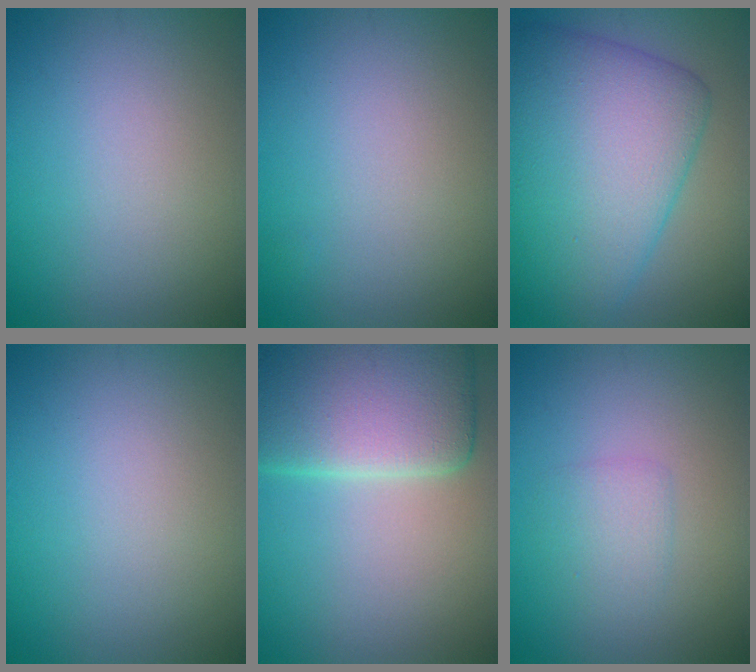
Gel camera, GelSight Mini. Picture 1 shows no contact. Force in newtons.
{"total": 0.0}
{"total": 10.2, "press": 10.1, "slide": 0.3}
{"total": 0.0}
{"total": 11.4, "press": 11.4, "slide": 0.5}
{"total": 1.8, "press": 1.8, "slide": 0.1}